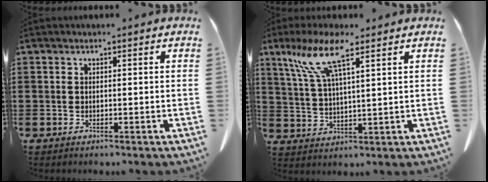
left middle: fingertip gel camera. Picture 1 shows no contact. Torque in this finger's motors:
{"motor_torque": [1.40, -0.38, 0.77, 0.21]}